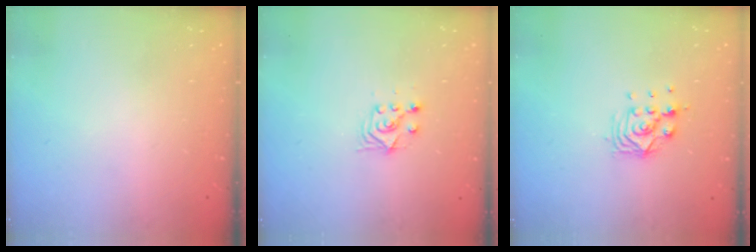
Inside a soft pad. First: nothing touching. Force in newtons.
{"total": 4.9, "press": 4.8, "slide": 1.0}
{"total": 7.8, "press": 7.8, "slide": 0.6}